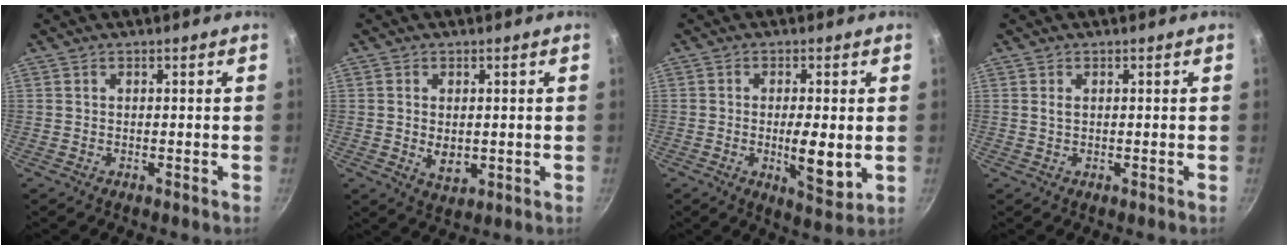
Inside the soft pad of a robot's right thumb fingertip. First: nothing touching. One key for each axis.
{"total": 4.5, "fx": 0.0, "fy": 2.9, "fz": 3.4, "tx": -0.056, "ty": -0.010, "tz": 0.007}
{"total": 7.5, "fx": -0.7, "fy": 2.6, "fz": 7.0, "tx": -0.111, "ty": -0.012, "tz": -0.005}
{"total": 0.9, "fx": 0.3, "fy": 0.4, "fz": 0.8, "tx": -0.015, "ty": -0.001, "tz": 0.005}